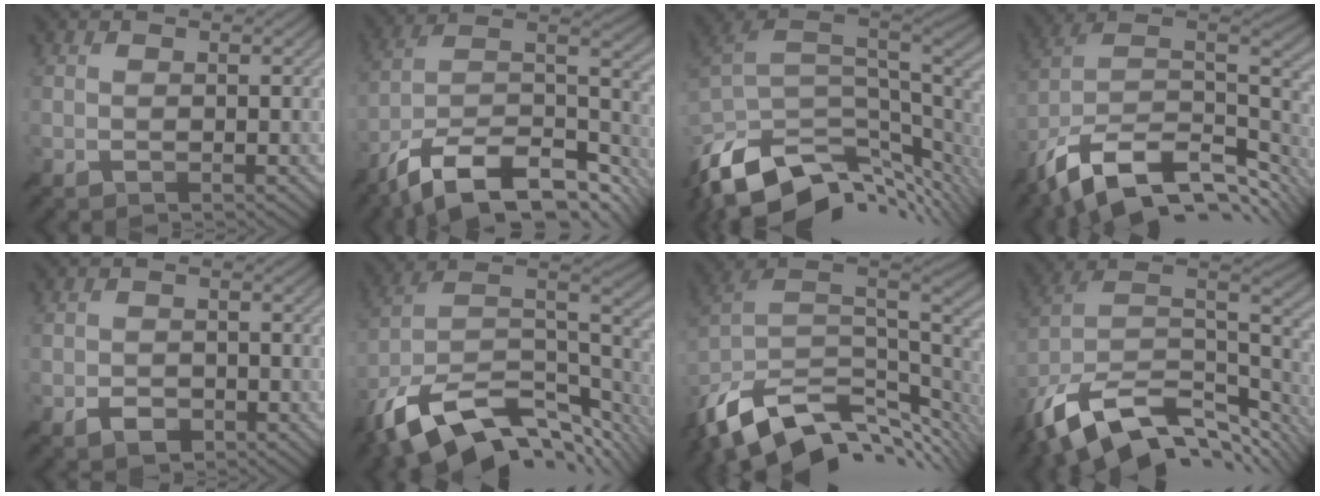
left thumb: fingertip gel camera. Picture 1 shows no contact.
{"total": 16.7, "force": [-11.6, 6.3, 10.4], "torque": [-0.227, -0.027, -0.188]}
{"total": 13.7, "force": [-6.1, 7.0, 10.0], "torque": [-0.226, -0.026, -0.096]}
{"total": 15.8, "force": [-9.3, 7.7, 10.2], "torque": [-0.237, -0.018, -0.154]}
{"total": 2.2, "force": [-1.5, 1.4, 1.0], "torque": [-0.011, -0.003, -0.027]}
{"total": 16.2, "force": [-9.3, 7.3, 11.1], "torque": [-0.244, -0.021, -0.155]}
{"total": 14.7, "force": [-7.6, 7.7, 10.0], "torque": [-0.223, -0.020, -0.128]}
{"total": 15.9, "force": [-9.1, 7.6, 10.6], "torque": [-0.243, -0.022, -0.148]}